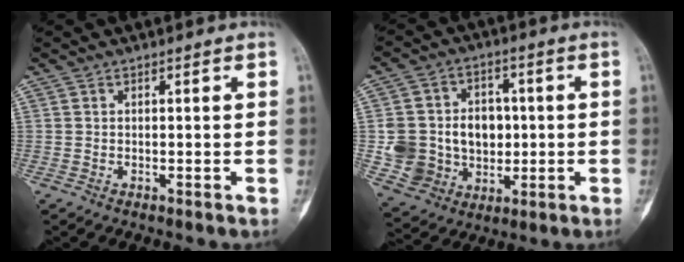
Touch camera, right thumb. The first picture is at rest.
{"total": 15.0, "force": [-0.5, 13.0, 7.3], "torque": [-0.093, 0.022, 0.014]}